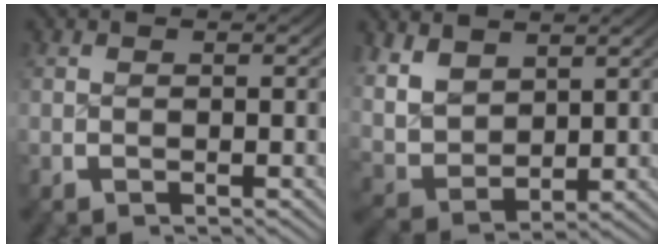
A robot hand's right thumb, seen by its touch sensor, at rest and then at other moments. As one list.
[{"total": 7.5, "force": [1.3, 5.8, 4.6], "torque": [-0.127, -0.034, 0.043]}]